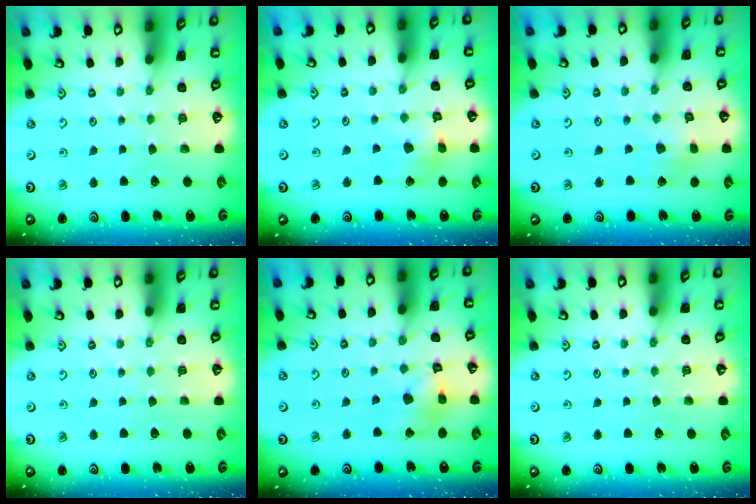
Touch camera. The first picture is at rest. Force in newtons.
{"total": 5.6, "press": 5.6, "slide": 0.6}
{"total": 2.9, "press": 2.9, "slide": 0.6}
{"total": 0.0}
{"total": 11.2, "press": 11.1, "slide": 1.4}
{"total": 0.0}